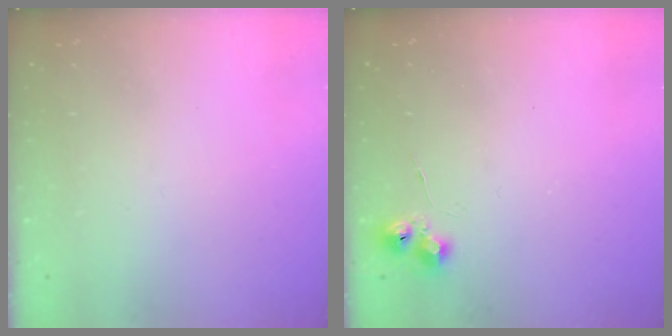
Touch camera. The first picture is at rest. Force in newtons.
{"total": 6.8, "press": 6.7, "slide": 0.8}